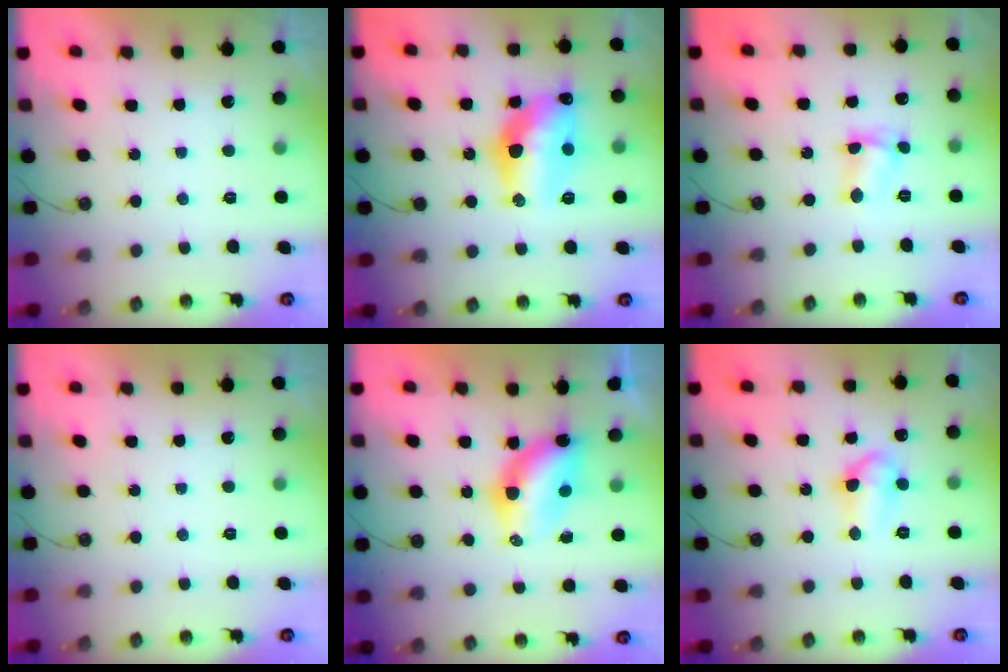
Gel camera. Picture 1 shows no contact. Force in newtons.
{"total": 14.4, "press": 14.4, "slide": 1.3}
{"total": 3.8, "press": 3.8, "slide": 0.3}
{"total": 0.0}
{"total": 8.6, "press": 7.8, "slide": 3.6}
{"total": 7.9, "press": 7.8, "slide": 0.9}